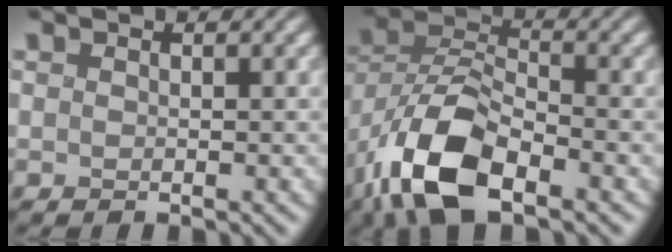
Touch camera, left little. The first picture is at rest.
{"total": 9.8, "force": [-5.6, 4.3, 6.8], "torque": [-0.138, -0.006, -0.118]}